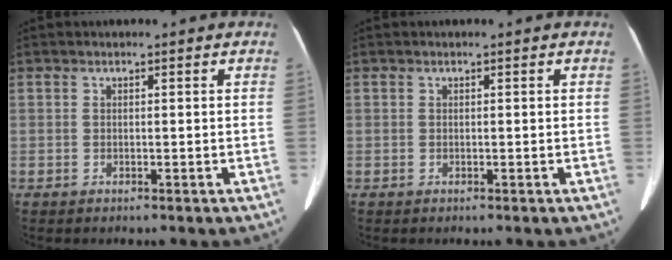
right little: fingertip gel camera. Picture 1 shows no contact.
{"total": 0.0}